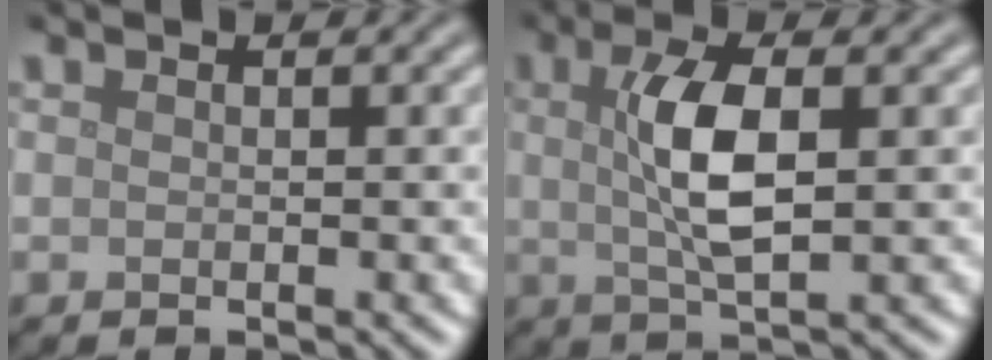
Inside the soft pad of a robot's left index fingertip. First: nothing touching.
{"total": 5.3, "force": [0.7, 1.6, 4.9], "torque": [-0.103, 0.005, 0.013]}